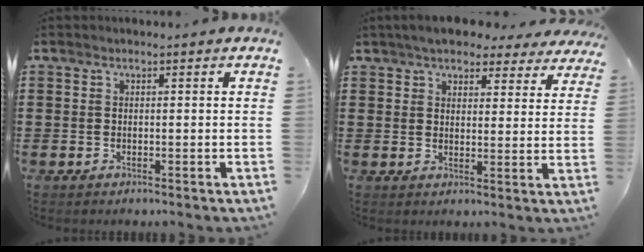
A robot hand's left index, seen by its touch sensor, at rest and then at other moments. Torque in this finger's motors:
{"motor_torque": [2.09, -0.05, 1.05, 0.19]}